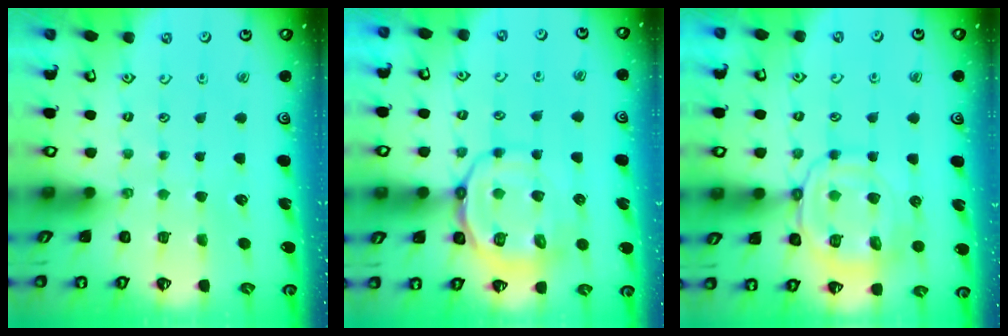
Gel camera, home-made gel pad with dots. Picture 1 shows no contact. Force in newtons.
{"total": 13.7, "press": 13.5, "slide": 1.7}
{"total": 13.4, "press": 13.3, "slide": 1.4}